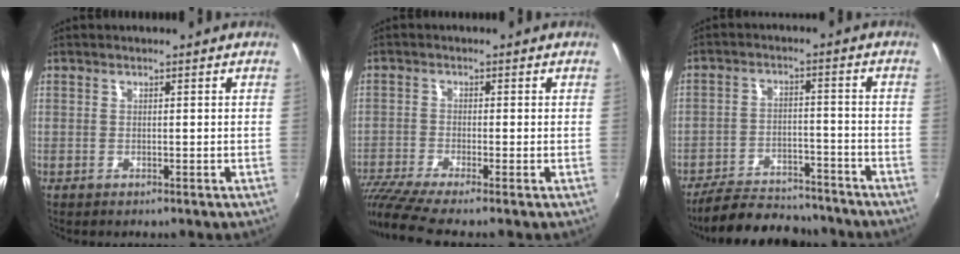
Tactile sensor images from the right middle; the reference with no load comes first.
{"total": 8.1, "force": [-6.7, -0.7, 4.4], "torque": [-0.105, -0.042, -0.125]}
{"total": 14.5, "force": [-12.8, 4.6, 5.2], "torque": [-0.120, 0.000, -0.185]}